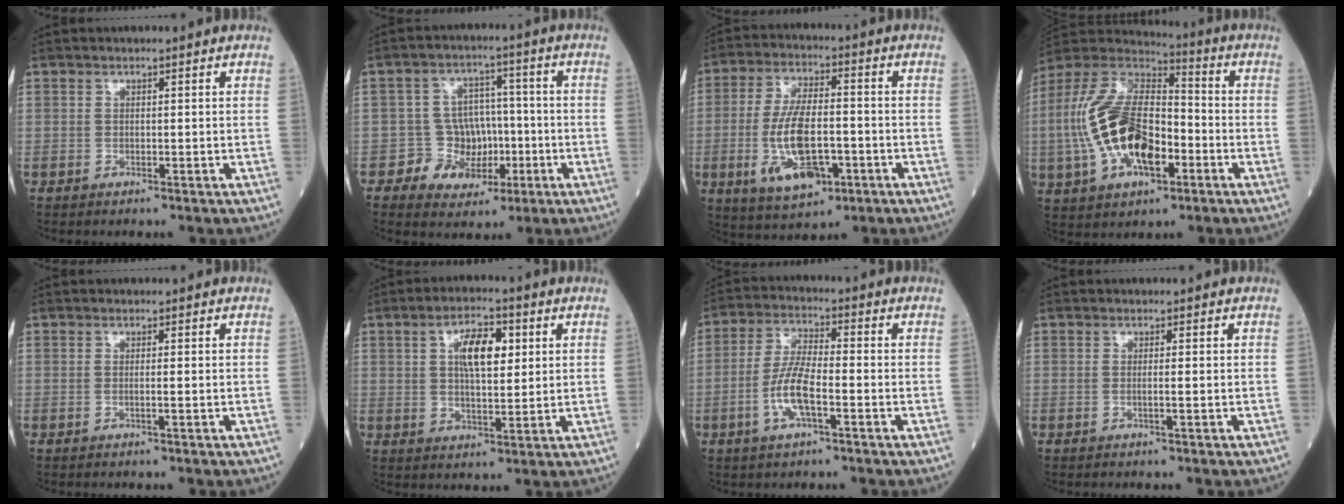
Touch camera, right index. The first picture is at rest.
{"total": 7.0, "force": [-2.1, 6.4, 2.0], "torque": [-0.020, 0.021, -0.026]}
{"total": 12.4, "force": [-3.6, 4.9, 10.8], "torque": [-0.218, -0.005, -0.058]}
{"total": 18.4, "force": [-3.8, 8.7, 15.7], "torque": [-0.340, 0.014, -0.067]}
{"total": 0.6, "force": [-0.1, -0.2, 0.6], "torque": [-0.011, 0.000, -0.004]}
{"total": 7.5, "force": [2.2, 2.8, 6.6], "torque": [-0.116, 0.010, 0.038]}
{"total": 7.6, "force": [-2.6, 1.8, 6.9], "torque": [-0.147, 0.001, -0.053]}
{"total": 0.8, "force": [-0.2, -0.2, 0.7], "torque": [-0.014, 0.000, -0.004]}